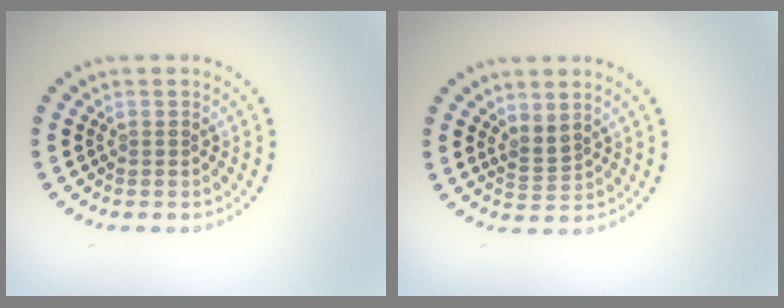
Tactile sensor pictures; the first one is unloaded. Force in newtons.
{"total": 1.7, "press": 1.2, "slide": 1.2}